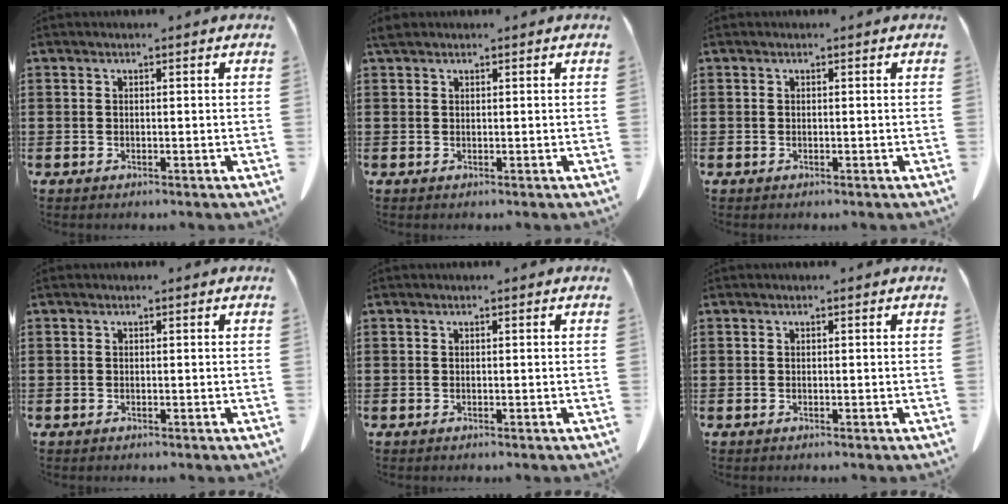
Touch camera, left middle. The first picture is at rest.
{"total": 1.1, "force": [0.9, 0.5, 0.4], "torque": [-0.012, 0.001, 0.018]}
{"total": 0.0}
{"total": 0.0}
{"total": 0.0}
{"total": 0.0}